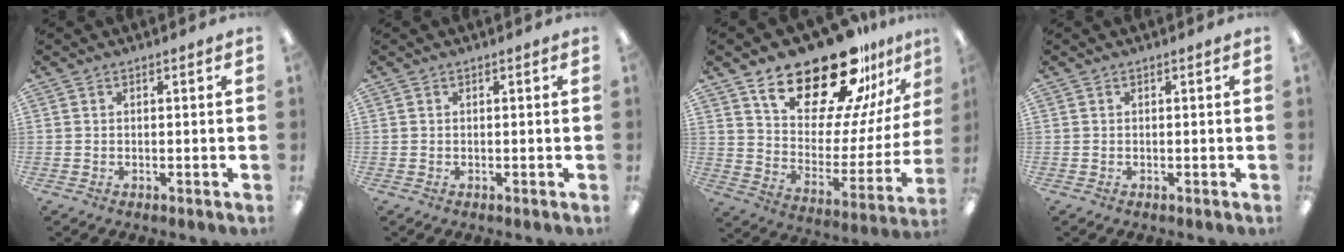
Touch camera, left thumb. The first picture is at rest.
{"total": 0.0}
{"total": 25.0, "force": [19.0, 9.4, 13.3], "torque": [-0.209, -0.131, 0.324]}
{"total": 0.0}